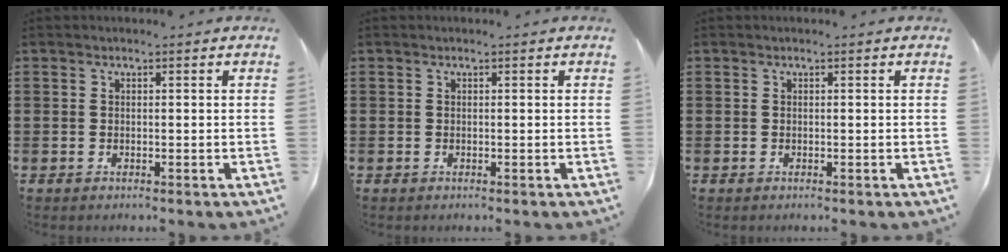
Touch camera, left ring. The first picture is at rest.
{"total": 0.0}
{"total": 0.0}